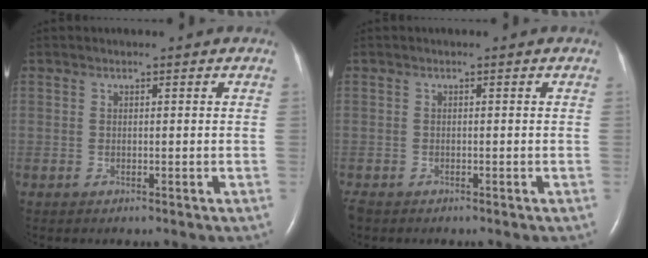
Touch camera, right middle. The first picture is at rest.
{"total": 1.8, "force": [-1.5, 0.9, 0.6], "torque": [-0.018, -0.004, -0.023]}